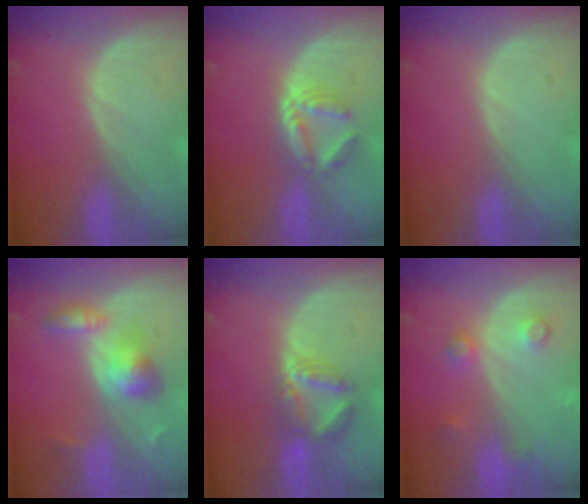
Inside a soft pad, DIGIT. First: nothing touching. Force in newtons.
{"total": 6.1, "press": 5.2, "slide": 3.0}
{"total": 0.0}
{"total": 5.8, "press": 5.8, "slide": 0.2}
{"total": 6.2, "press": 6.2, "slide": 0.7}
{"total": 4.0, "press": 3.6, "slide": 1.8}